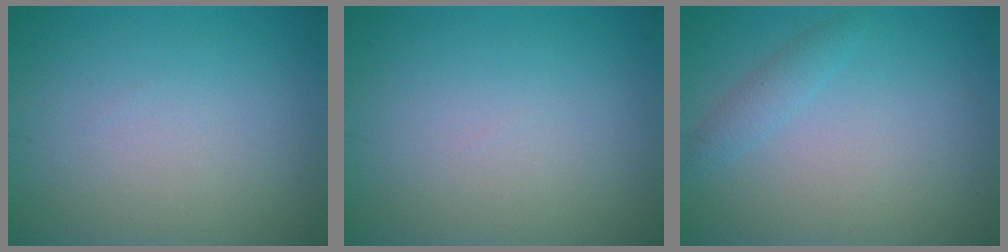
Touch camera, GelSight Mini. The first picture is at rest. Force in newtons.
{"total": 0.0}
{"total": 1.4, "press": 1.4, "slide": 0.1}